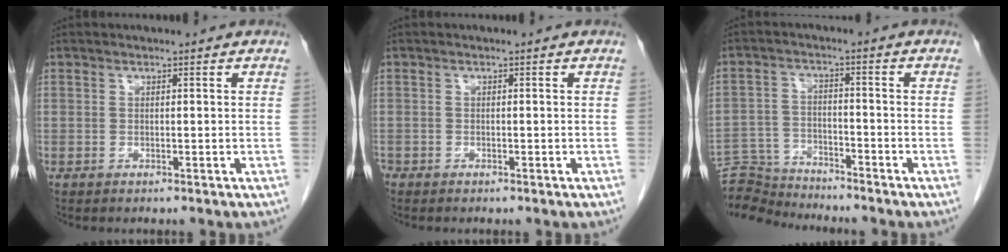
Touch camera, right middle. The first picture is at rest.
{"total": 0.6, "force": [-0.5, 0.3, 0.1], "torque": [-0.007, 0.001, -0.012]}
{"total": 8.2, "force": [-8.2, 0.2, -0.5], "torque": [0.002, 0.004, -0.154]}